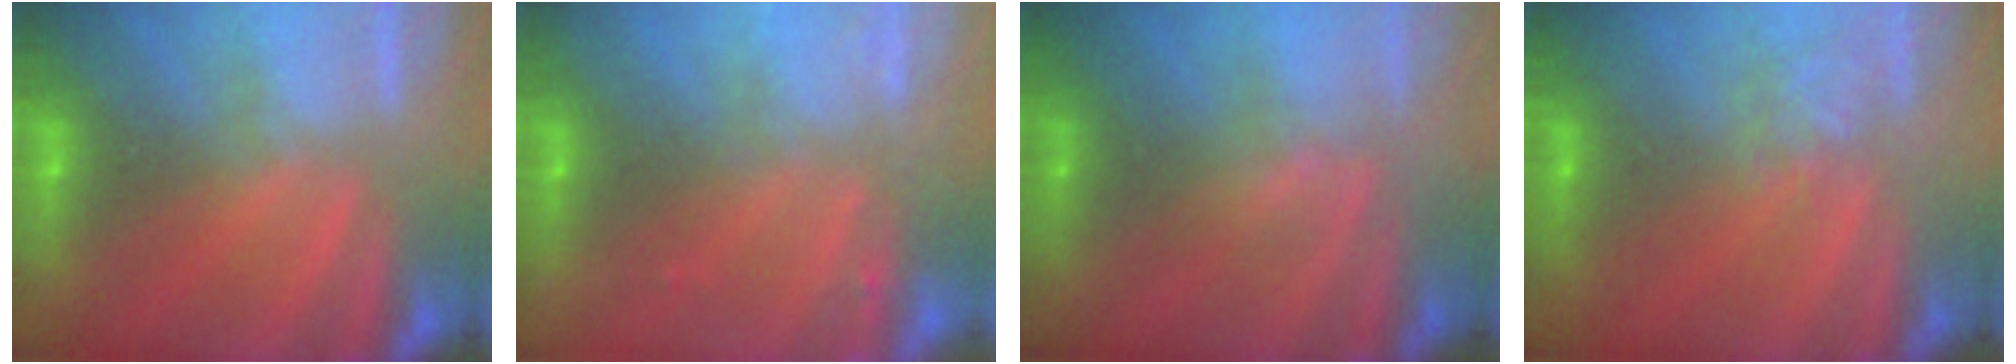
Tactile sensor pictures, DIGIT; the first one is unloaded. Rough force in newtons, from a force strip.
{"total": 8.7}
{"total": 2.7}
{"total": 2.1}